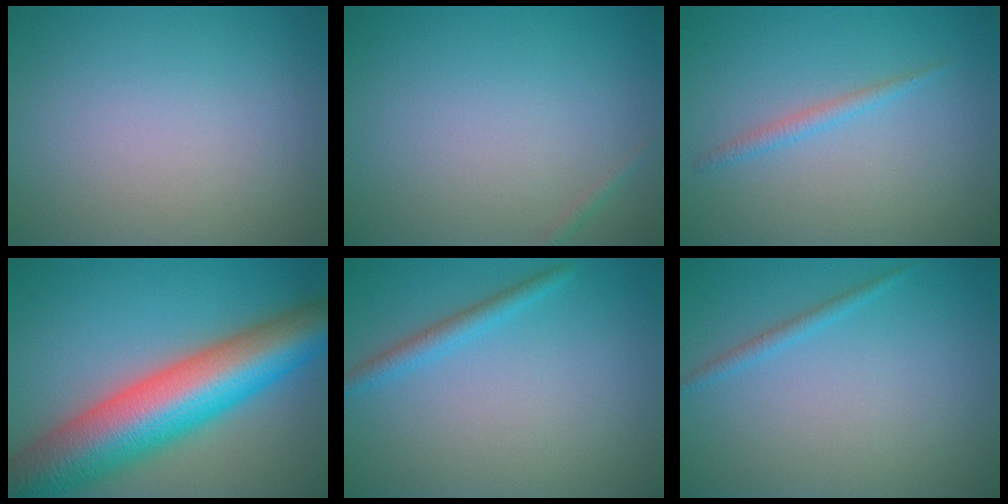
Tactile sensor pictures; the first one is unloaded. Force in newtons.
{"total": 0.5, "press": 0.5, "slide": 0.0}
{"total": 1.2, "press": 1.2, "slide": 0.0}
{"total": 13.8, "press": 13.8, "slide": 0.4}
{"total": 1.8, "press": 1.8, "slide": 0.1}
{"total": 1.1, "press": 1.0, "slide": 0.1}